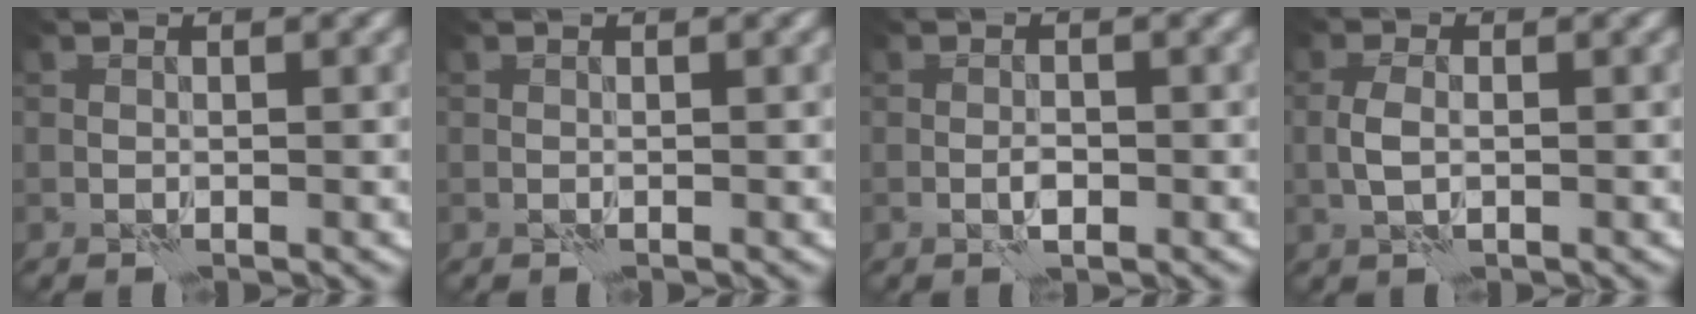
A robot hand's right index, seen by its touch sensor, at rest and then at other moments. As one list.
[{"total": 0.0}, {"total": 1.1, "force": [-0.4, 0.4, 0.9], "torque": [-0.019, 0.001, -0.010]}, {"total": 2.0, "force": [-0.3, 1.1, 1.7], "torque": [-0.041, 0.000, -0.009]}]